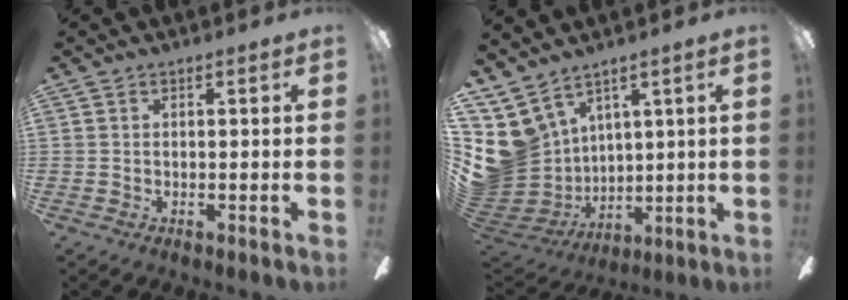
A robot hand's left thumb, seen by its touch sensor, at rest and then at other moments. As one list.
[{"total": 12.0, "force": [6.2, 9.5, 4.1], "torque": [-0.141, -0.053, 0.125]}]